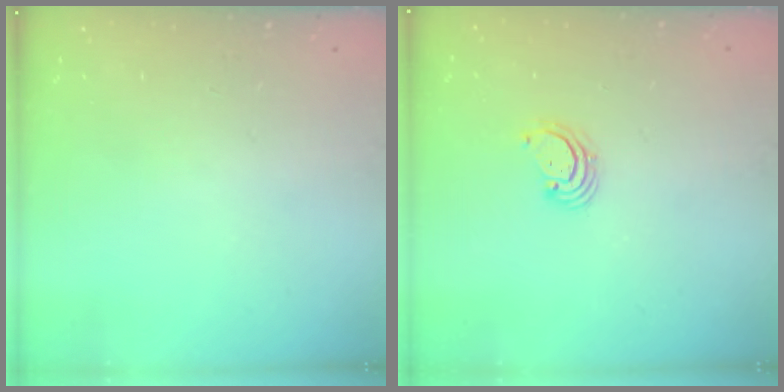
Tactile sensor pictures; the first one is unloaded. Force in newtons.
{"total": 2.8, "press": 2.8, "slide": 0.3}